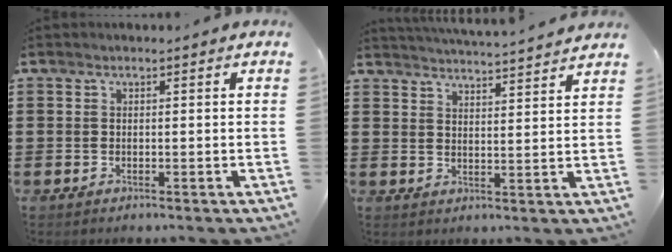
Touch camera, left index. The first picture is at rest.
{"total": 4.0, "force": [3.9, -0.9, 0.3], "torque": [-0.020, -0.029, 0.068]}